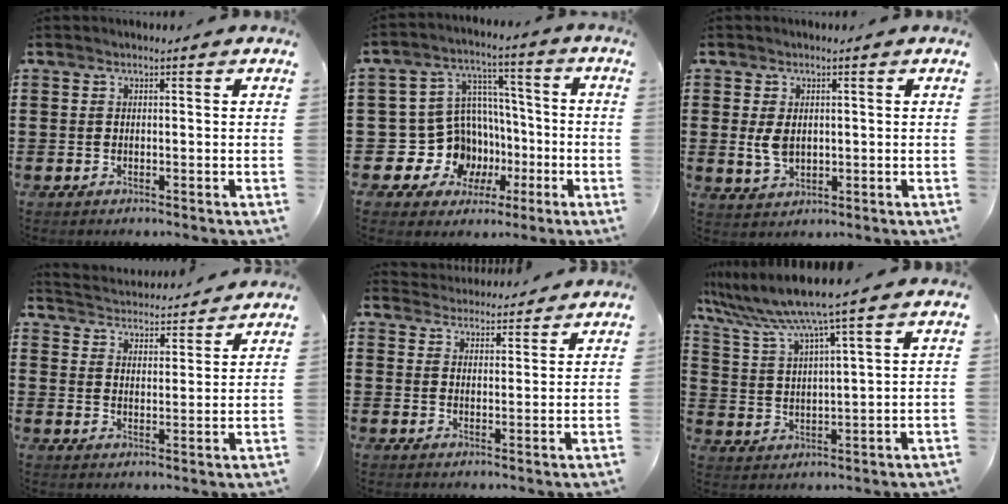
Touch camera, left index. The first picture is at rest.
{"total": 13.9, "force": [-3.5, 12.4, 5.3], "torque": [-0.136, -0.001, -0.035]}
{"total": 3.6, "force": [0.3, 2.3, 2.8], "torque": [-0.071, 0.000, 0.002]}
{"total": 3.7, "force": [3.7, -0.2, -0.4], "torque": [-0.015, -0.030, 0.060]}
{"total": 3.7, "force": [3.7, 0.4, -0.3], "torque": [-0.007, -0.016, 0.068]}
{"total": 7.9, "force": [6.5, -0.9, 4.3], "torque": [-0.107, -0.038, 0.108]}